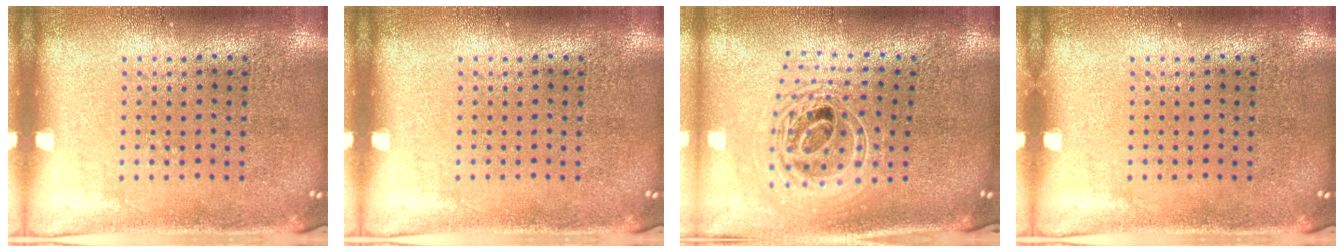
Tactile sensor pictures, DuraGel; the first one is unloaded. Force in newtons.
{"total": 0.0}
{"total": 2.4, "press": 1.8, "slide": 1.6}
{"total": 0.0}